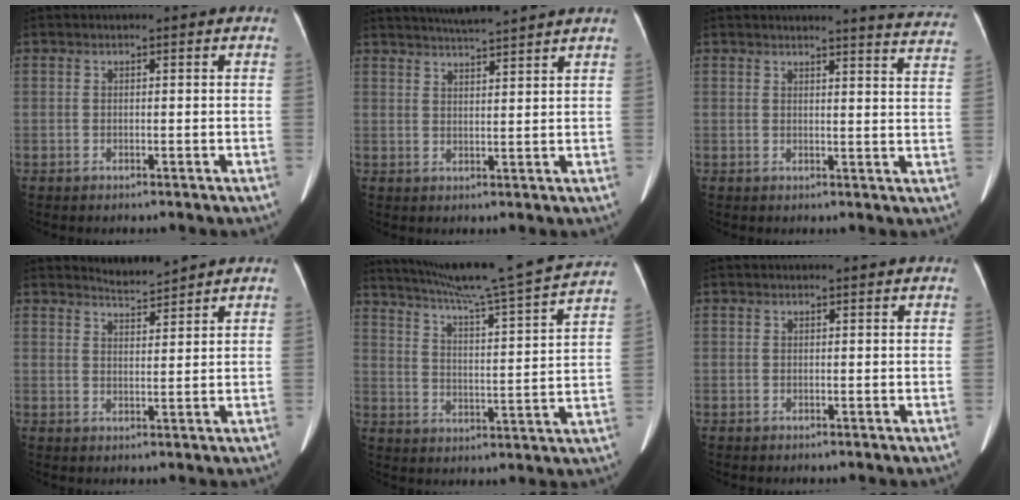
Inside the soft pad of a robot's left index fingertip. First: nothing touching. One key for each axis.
{"total": 7.8, "fx": 7.2, "fy": -1.1, "fz": 2.8, "tx": -0.053, "ty": 0.015, "tz": 0.109}
{"total": 11.5, "fx": 11.2, "fy": -0.2, "fz": 2.5, "tx": -0.014, "ty": -0.079, "tz": 0.095}
{"total": 2.9, "fx": 2.7, "fy": -0.7, "fz": -0.4, "tx": 0.001, "ty": -0.006, "tz": 0.057}
{"total": 23.5, "fx": 20.8, "fy": -1.3, "fz": 10.9, "tx": -0.185, "ty": -0.029, "tz": 0.285}
{"total": 0.9, "fx": 0.8, "fy": -0.1, "fz": 0.3, "tx": -0.009, "ty": 0.004, "tz": 0.014}